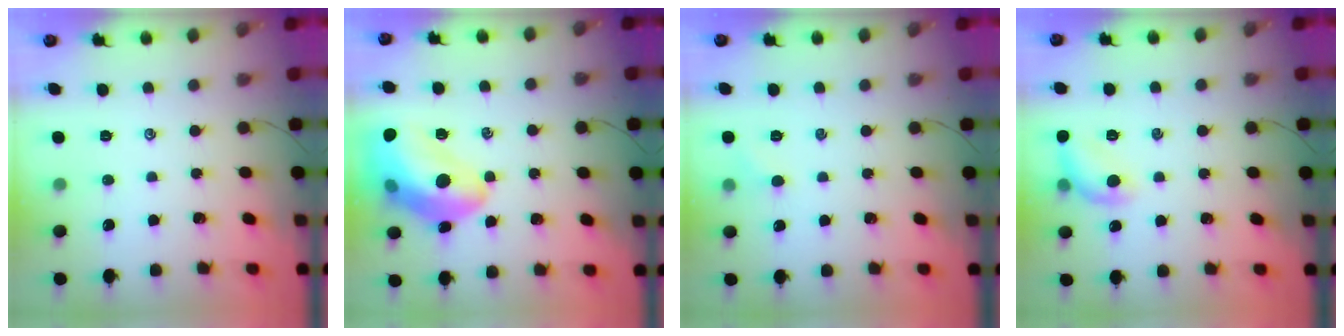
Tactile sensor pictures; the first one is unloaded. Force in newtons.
{"total": 21.4, "press": 21.0, "slide": 3.9}
{"total": 3.8, "press": 3.6, "slide": 1.1}
{"total": 9.1, "press": 9.1, "slide": 0.1}